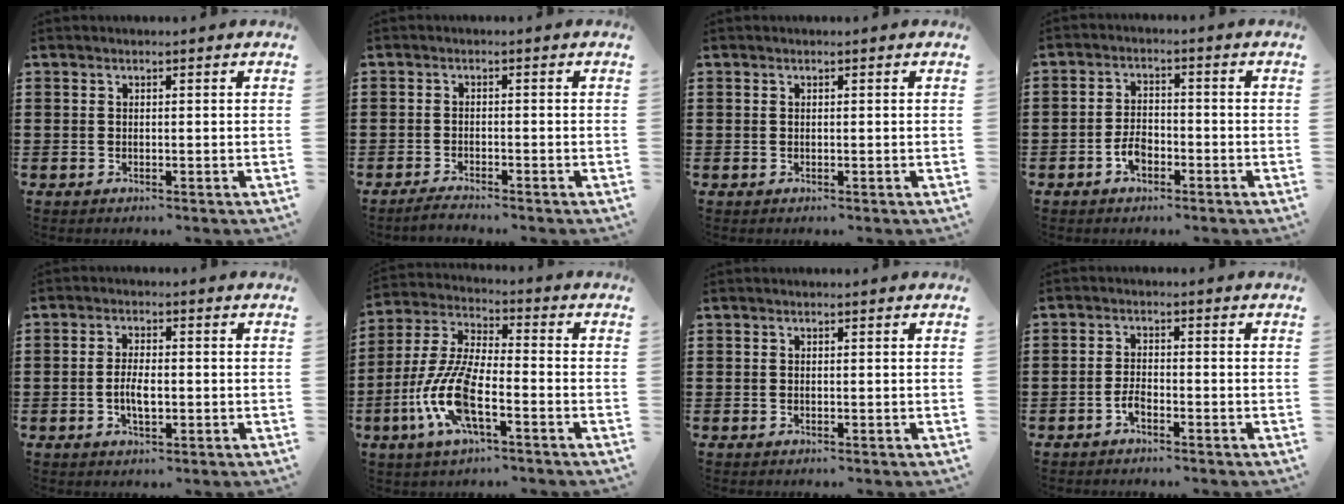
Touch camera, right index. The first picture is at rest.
{"total": 1.7, "force": [-1.7, -0.1, 0.3], "torque": [-0.007, 0.001, -0.033]}
{"total": 0.0}
{"total": 3.6, "force": [-1.9, 2.0, 2.4], "torque": [-0.058, 0.000, -0.040]}
{"total": 4.0, "force": [-0.7, 1.6, 3.6], "torque": [-0.071, 0.002, -0.015]}
{"total": 11.1, "force": [-4.2, 3.5, 9.6], "torque": [-0.233, -0.016, -0.084]}
{"total": 0.0}
{"total": 2.3, "force": [-1.5, 0.8, 1.6], "torque": [-0.039, -0.001, -0.030]}